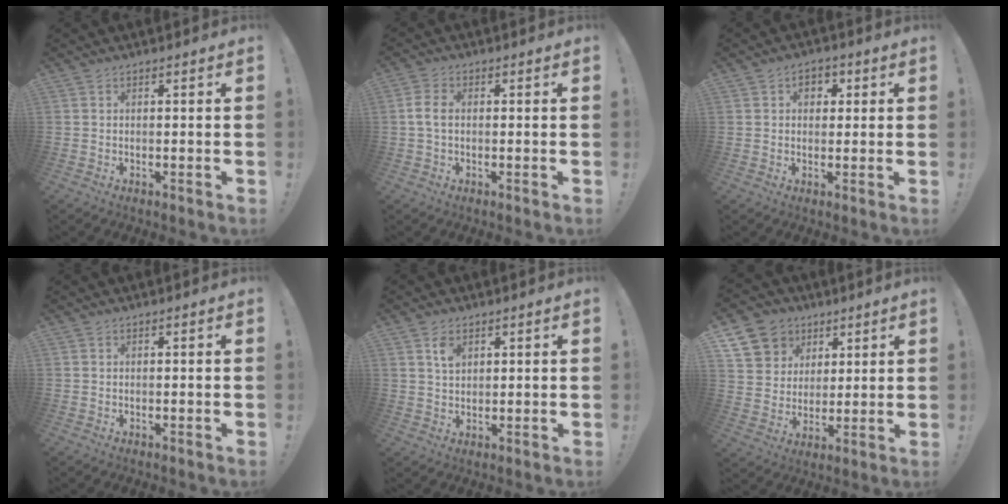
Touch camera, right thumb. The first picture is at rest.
{"total": 3.3, "force": [-0.2, 1.9, 2.7], "torque": [-0.062, 0.010, -0.003]}
{"total": 4.0, "force": [1.4, 3.0, 2.3], "torque": [-0.019, -0.001, 0.019]}
{"total": 0.0}
{"total": 4.3, "force": [2.3, 2.8, 2.2], "torque": [-0.026, -0.013, 0.038]}
{"total": 11.1, "force": [5.6, 9.2, 2.7], "torque": [-0.044, -0.034, 0.117]}